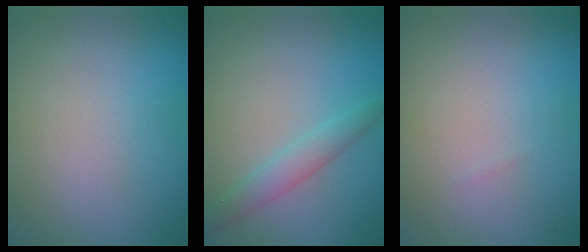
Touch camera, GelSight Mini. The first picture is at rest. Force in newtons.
{"total": 2.2, "press": 2.2, "slide": 0.1}
{"total": 0.0}